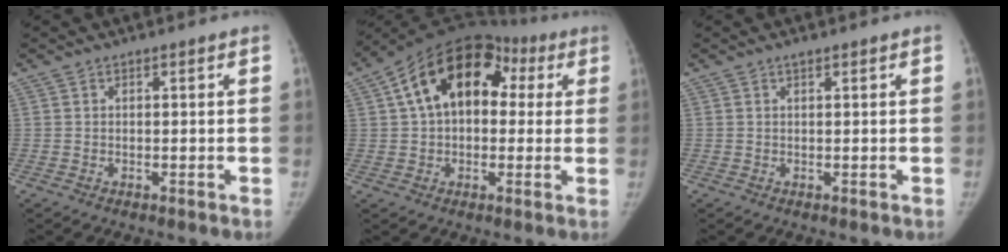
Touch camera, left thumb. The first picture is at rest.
{"total": 18.0, "force": [4.7, 11.9, 12.7], "torque": [-0.179, 0.042, 0.065]}
{"total": 1.0, "force": [0.7, 0.3, 0.6], "torque": [-0.011, -0.003, 0.013]}